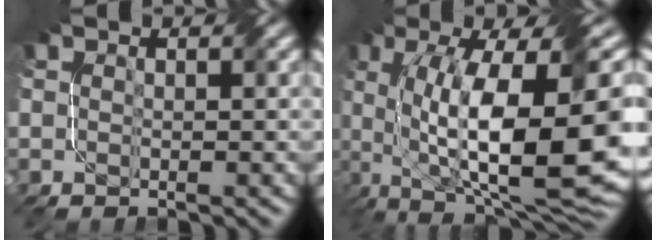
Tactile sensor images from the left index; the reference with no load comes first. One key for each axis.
{"total": 16.4, "fx": -0.6, "fy": 5.7, "fz": 15.3, "tx": -0.252, "ty": -0.001, "tz": 0.007}